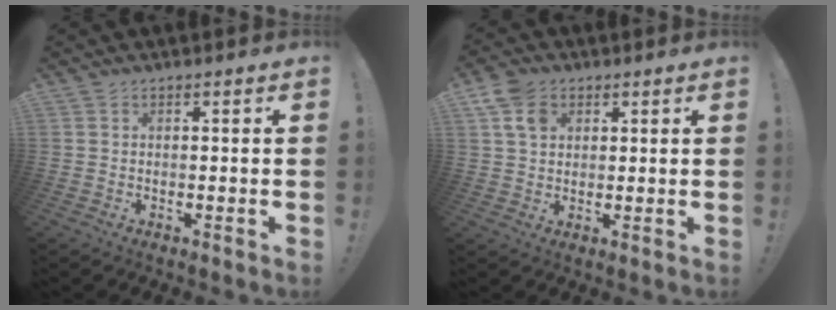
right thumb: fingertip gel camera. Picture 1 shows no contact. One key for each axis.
{"total": 7.9, "fx": 3.5, "fy": 5.7, "fz": 4.4, "tx": -0.082, "ty": -0.001, "tz": 0.068}